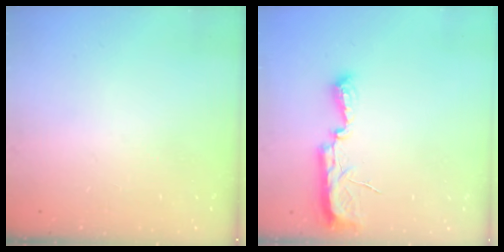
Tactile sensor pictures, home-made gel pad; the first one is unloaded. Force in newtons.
{"total": 10.3, "press": 8.9, "slide": 5.2}